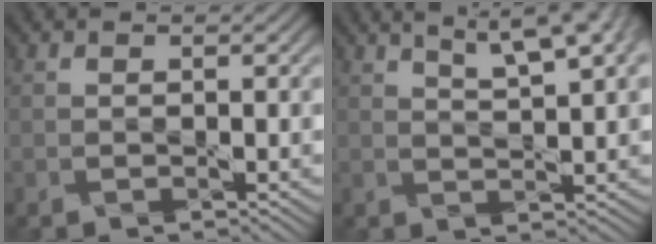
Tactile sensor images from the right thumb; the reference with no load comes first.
{"total": 8.2, "force": [5.3, 1.9, 6.0], "torque": [-0.087, 0.022, 0.064]}